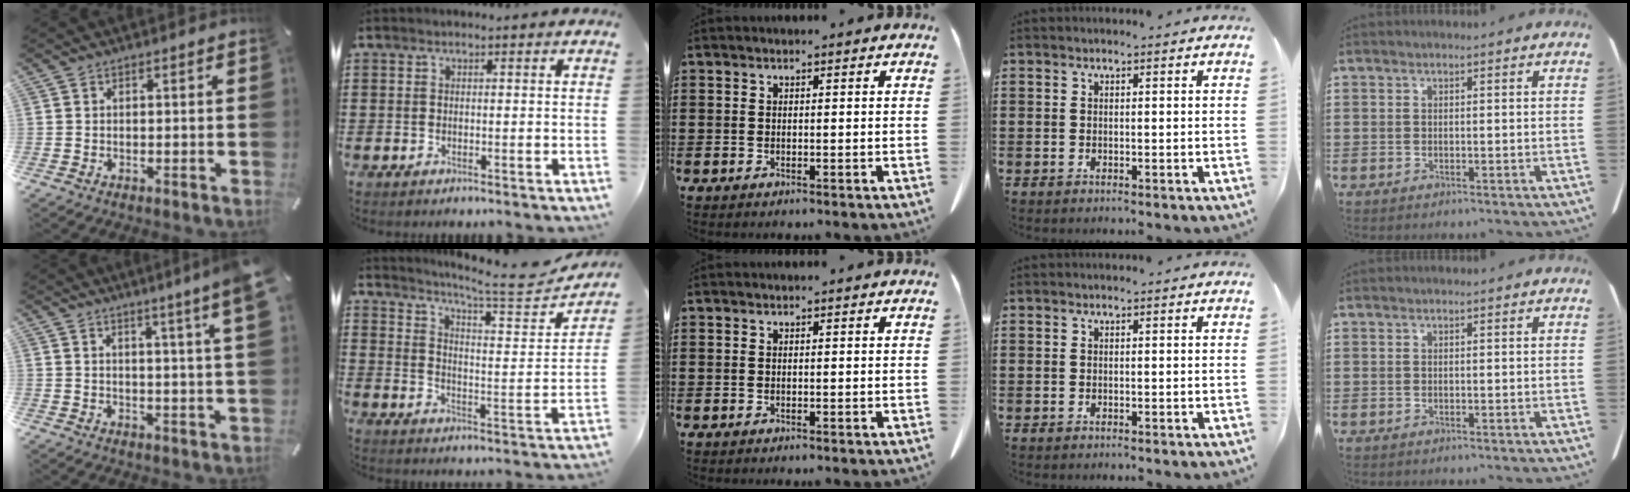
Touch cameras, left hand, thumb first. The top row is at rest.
{"thumb": {"total": 7.3, "force": [4.5, -0.6, 5.8], "torque": [-0.089, -0.031, 0.069]}, "index": {"total": 6.8, "force": [6.0, -0.1, 3.3], "torque": [-0.075, -0.047, 0.094]}}